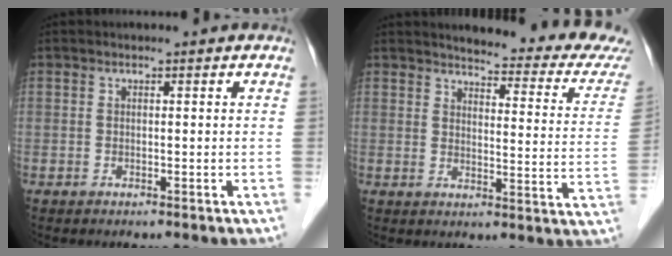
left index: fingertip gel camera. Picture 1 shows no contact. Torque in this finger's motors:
{"motor_torque": [0.52, -0.74, 0.25, 0.05]}